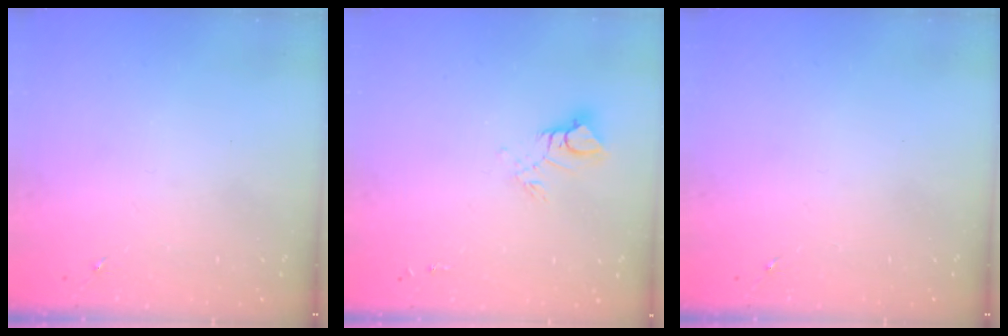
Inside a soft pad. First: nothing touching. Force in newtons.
{"total": 7.4, "press": 7.4, "slide": 0.8}
{"total": 0.0}